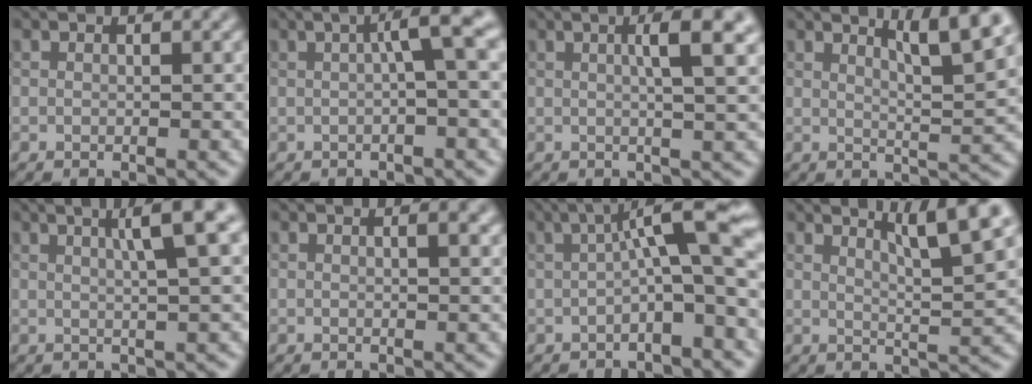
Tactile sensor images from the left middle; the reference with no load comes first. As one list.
[{"total": 3.8, "force": [0.5, 0.6, 3.8], "torque": [-0.051, 0.016, 0.005]}, {"total": 4.6, "force": [1.3, 0.8, 4.4], "torque": [-0.058, 0.010, 0.016]}, {"total": 5.8, "force": [3.5, 0.9, 4.6], "torque": [-0.056, 0.005, 0.054]}, {"total": 5.0, "force": [1.8, 0.7, 4.7], "torque": [-0.060, 0.013, 0.025]}, {"total": 1.7, "force": [0.6, 0.5, 1.5], "torque": [-0.016, 0.001, 0.007]}, {"total": 6.8, "force": [0.1, 1.2, 6.7], "torque": [-0.093, 0.022, -0.010]}, {"total": 6.8, "force": [3.9, 1.0, 5.5], "torque": [-0.067, 0.011, 0.060]}]